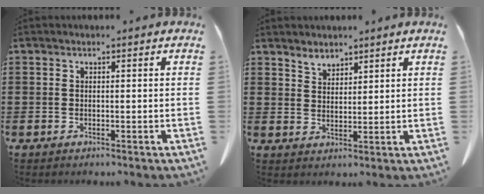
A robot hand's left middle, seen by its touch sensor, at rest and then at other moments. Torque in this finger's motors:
{"motor_torque": [0.21, 0.15, -0.02, 0.01]}